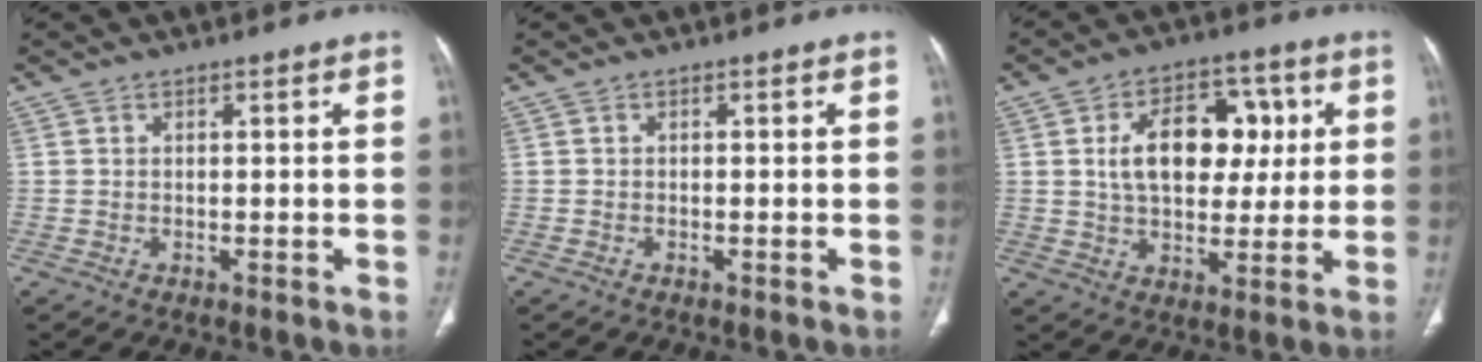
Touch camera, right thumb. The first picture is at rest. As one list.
[{"total": 0.0}, {"total": 14.7, "force": [2.6, 9.6, 10.9], "torque": [-0.126, 0.010, 0.039]}]